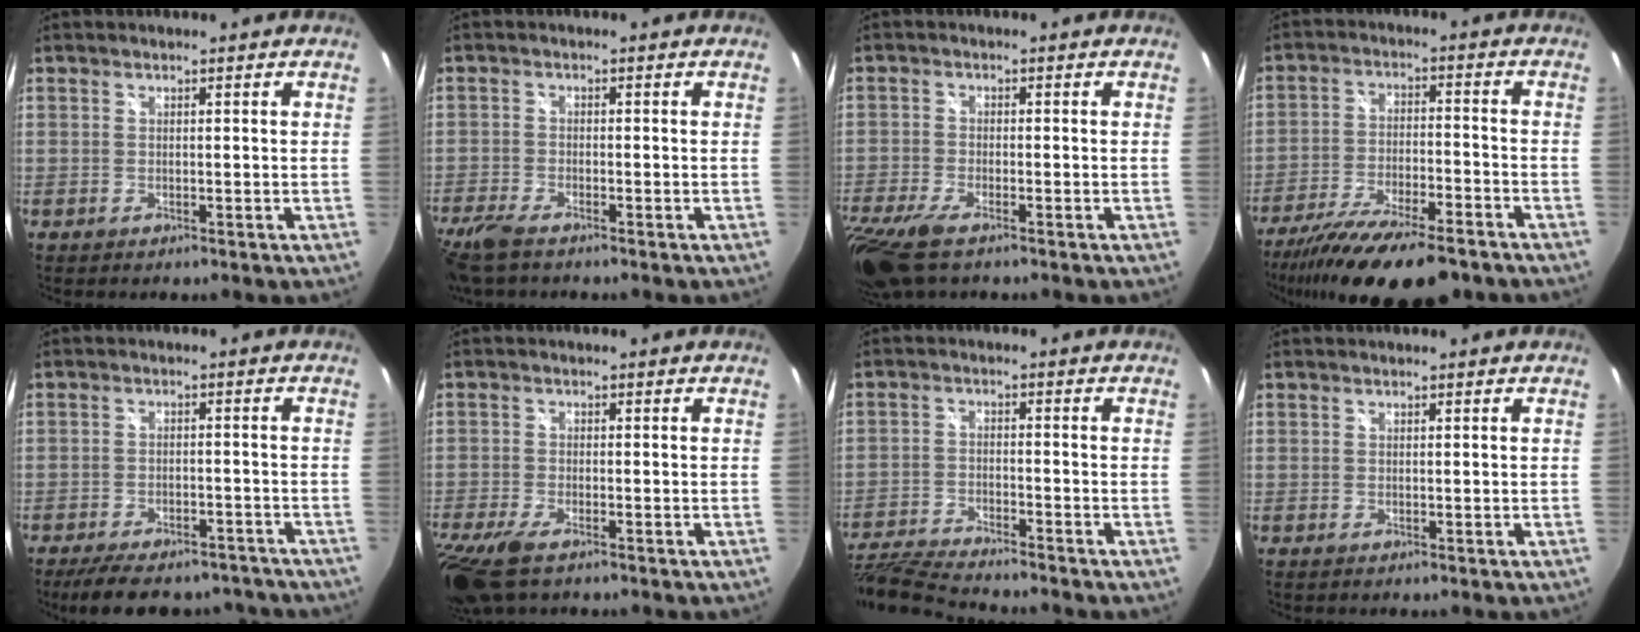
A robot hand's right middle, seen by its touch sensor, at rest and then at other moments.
{"total": 7.4, "force": [-5.8, 2.0, 4.1], "torque": [-0.114, -0.029, -0.113]}
{"total": 11.6, "force": [-8.0, 4.0, 7.4], "torque": [-0.184, -0.052, -0.150]}
{"total": 18.7, "force": [-15.0, 4.3, 10.4], "torque": [-0.202, -0.043, -0.241]}
{"total": 15.1, "force": [-12.7, 5.6, 6.0], "torque": [-0.127, 0.002, -0.163]}
{"total": 10.3, "force": [-6.9, 3.8, 6.6], "torque": [-0.165, -0.044, -0.131]}
{"total": 14.2, "force": [-12.8, 1.7, 6.1], "torque": [-0.151, -0.032, -0.229]}
{"total": 0.0}